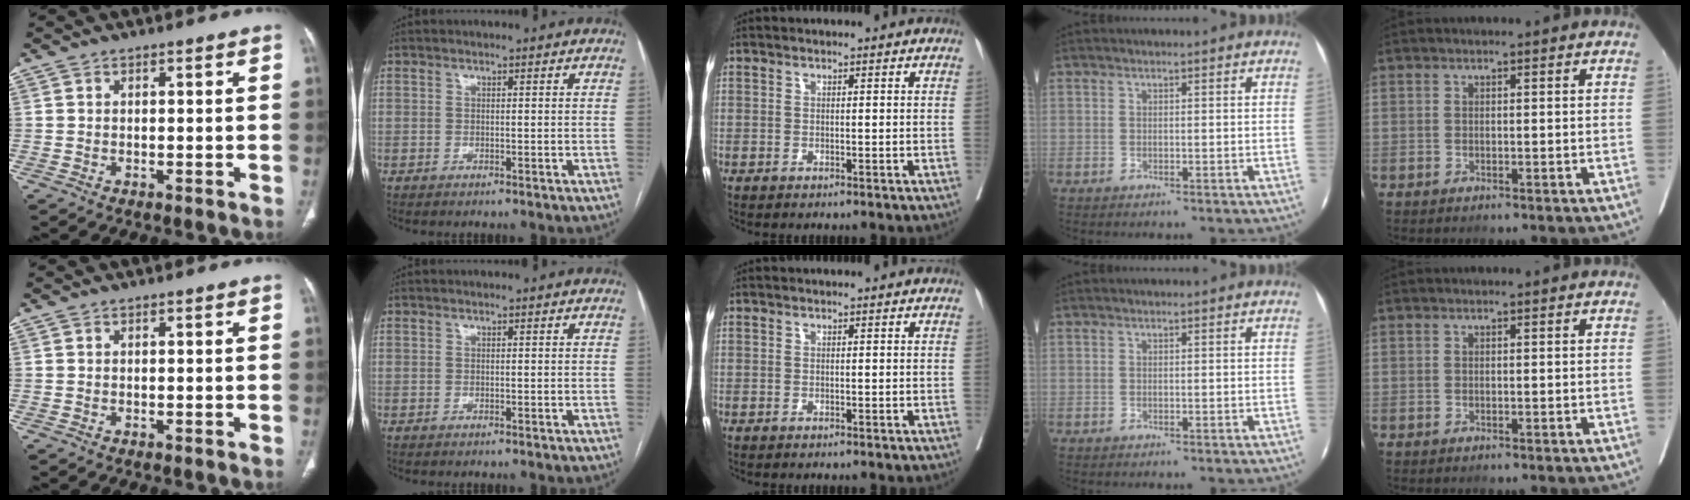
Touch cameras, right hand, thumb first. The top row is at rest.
{}